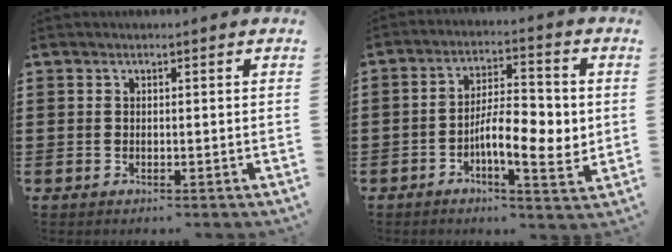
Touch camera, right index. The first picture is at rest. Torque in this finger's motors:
{"motor_torque": [2.14, 0.00, 0.43, 0.15]}